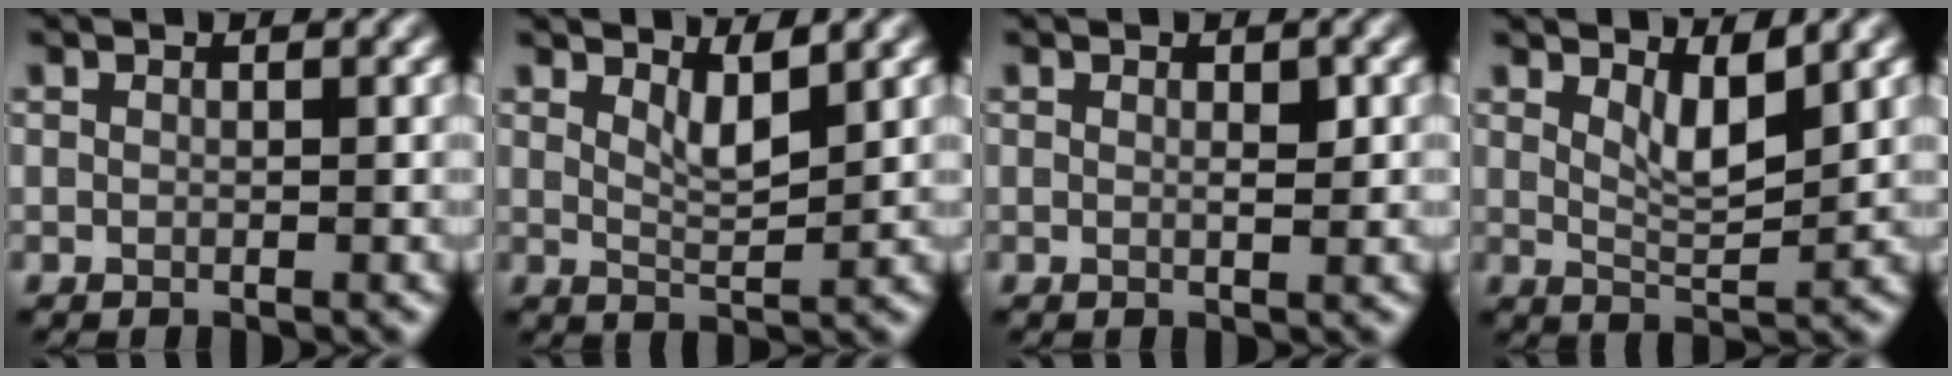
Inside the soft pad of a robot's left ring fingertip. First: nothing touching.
{"total": 2.4, "force": [1.5, 0.5, 1.9], "torque": [-0.033, -0.009, 0.030]}
{"total": 1.1, "force": [0.3, 0.2, 1.1], "torque": [-0.016, -0.002, 0.003]}
{"total": 3.1, "force": [1.7, 0.8, 2.4], "torque": [-0.044, -0.010, 0.034]}